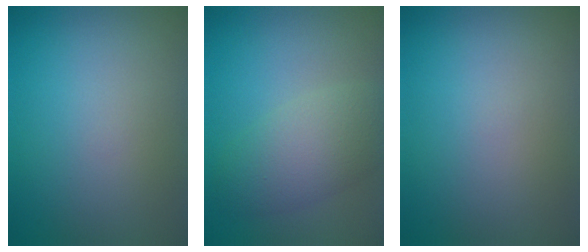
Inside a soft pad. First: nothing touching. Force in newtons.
{"total": 4.8, "press": 4.7, "slide": 0.2}
{"total": 0.0}